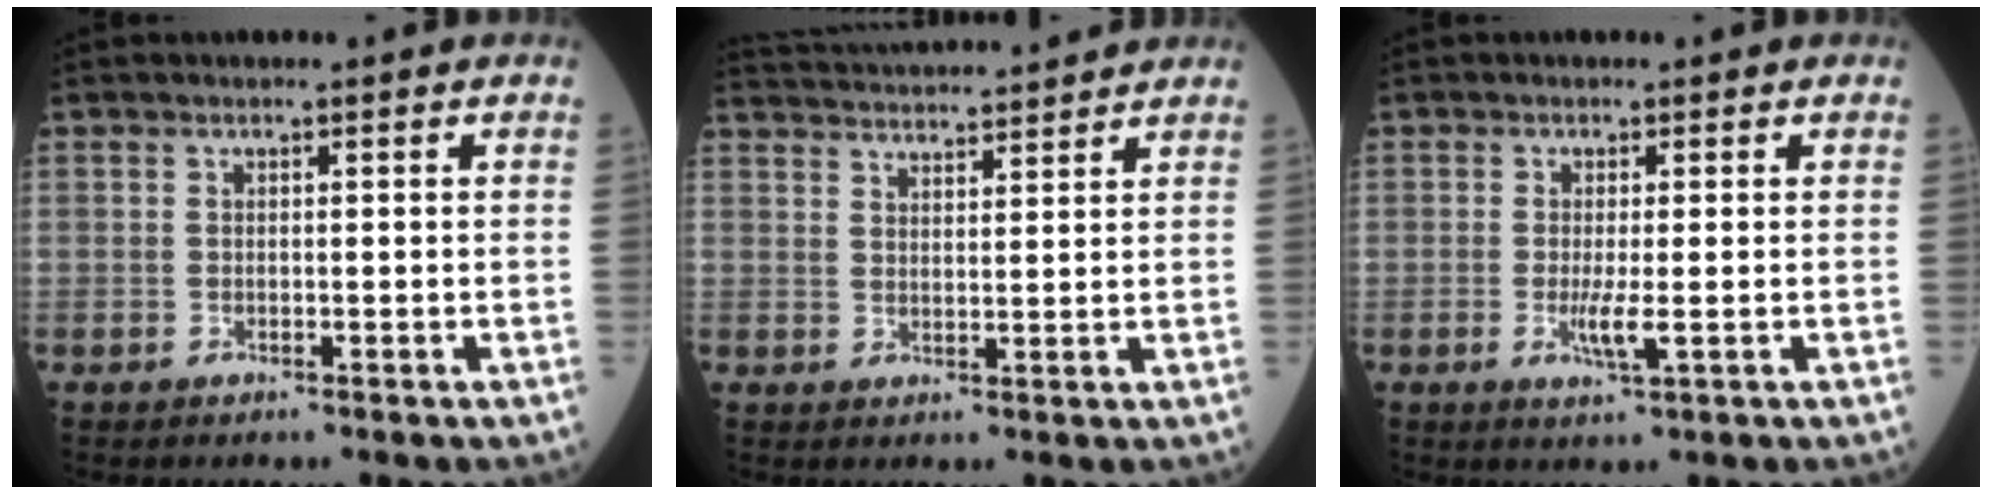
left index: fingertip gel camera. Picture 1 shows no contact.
{"total": 14.3, "force": [13.6, 1.2, 4.0], "torque": [-0.078, 0.037, 0.204]}
{"total": 3.1, "force": [-0.6, 0.3, 3.0], "torque": [-0.064, -0.007, -0.009]}